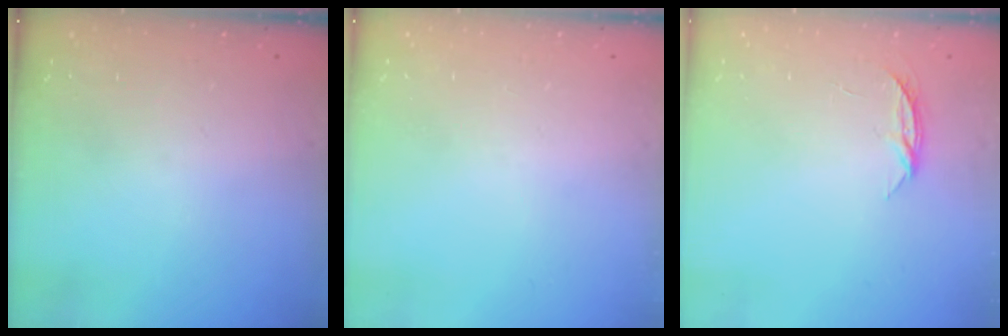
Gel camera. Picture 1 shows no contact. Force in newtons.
{"total": 0.0}
{"total": 4.0, "press": 4.0, "slide": 0.5}